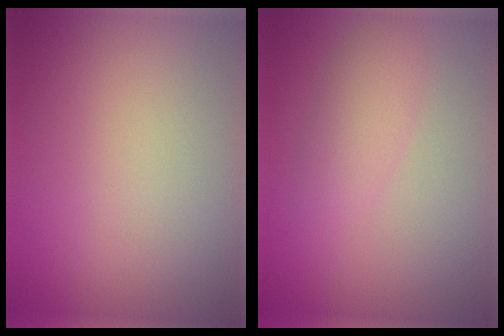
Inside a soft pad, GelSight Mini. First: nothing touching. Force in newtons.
{"total": 2.2, "press": 2.2, "slide": 0.1}